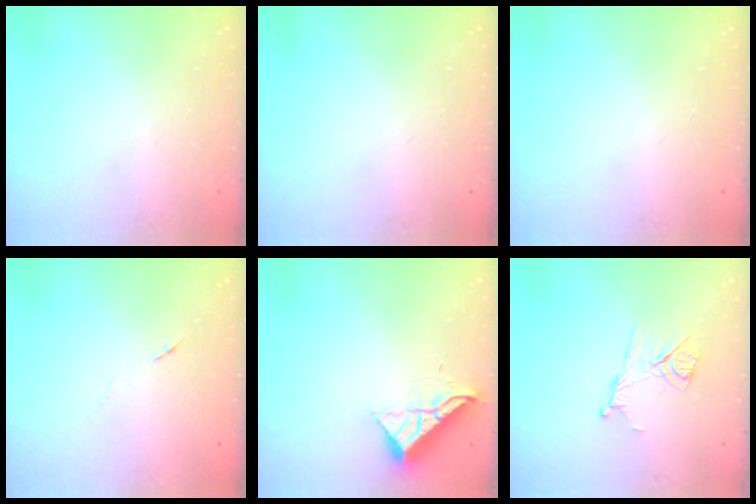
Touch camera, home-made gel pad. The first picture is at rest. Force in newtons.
{"total": 0.0}
{"total": 0.0}
{"total": 4.0, "press": 3.8, "slide": 1.2}
{"total": 10.2, "press": 10.2, "slide": 0.5}
{"total": 9.2, "press": 9.2, "slide": 0.2}